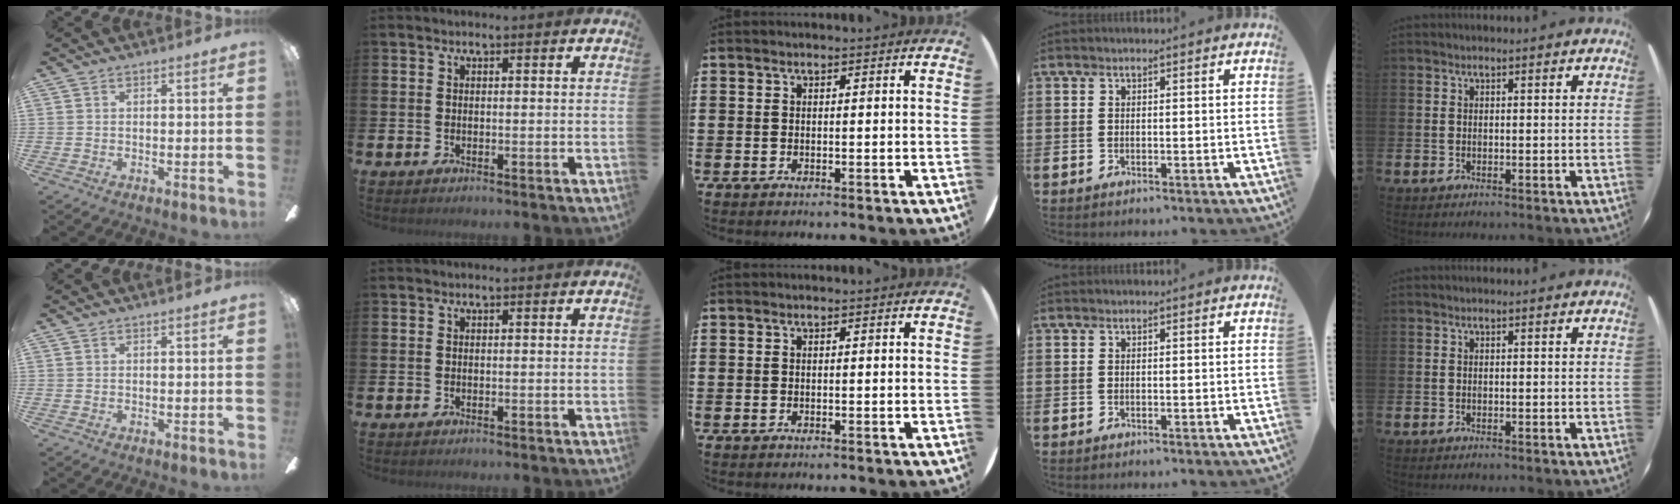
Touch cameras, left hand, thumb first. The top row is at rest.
{}